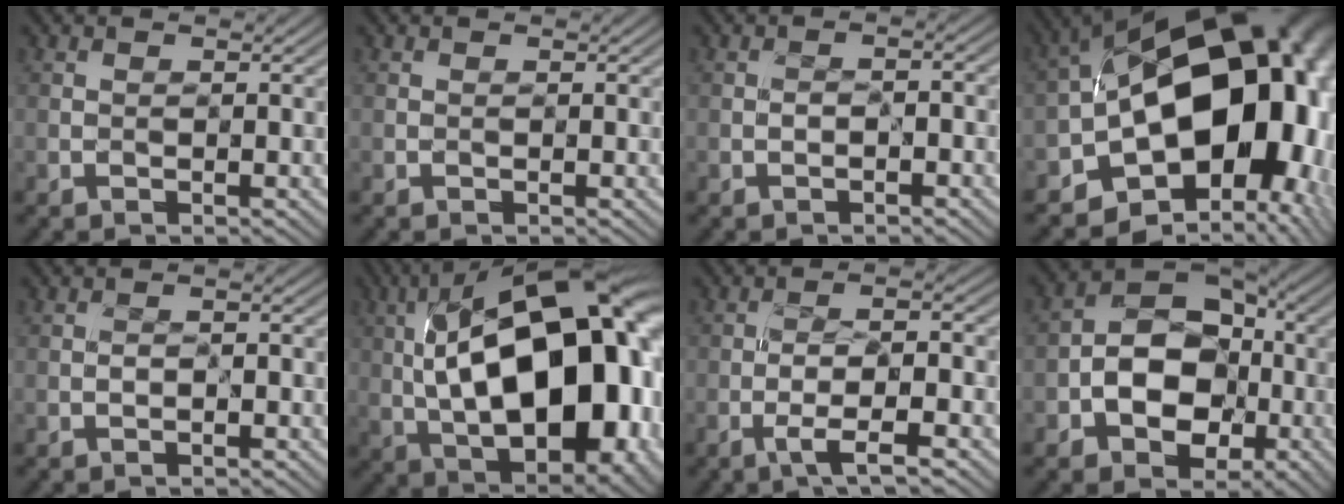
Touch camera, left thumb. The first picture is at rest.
{"total": 0.0}
{"total": 1.4, "force": [-1.0, 0.2, 1.0], "torque": [-0.017, 0.000, -0.021]}
{"total": 20.1, "force": [-2.6, 13.3, 14.9], "torque": [-0.217, -0.047, -0.014]}
{"total": 1.1, "force": [-0.9, 0.1, 0.7], "torque": [-0.011, -0.001, -0.017]}
{"total": 22.1, "force": [2.0, 10.6, 19.3], "torque": [-0.319, 0.010, 0.021]}
{"total": 6.1, "force": [-3.5, 0.7, 4.9], "torque": [-0.082, 0.005, -0.058]}
{"total": 10.1, "force": [-2.4, 7.3, 6.5], "torque": [-0.104, -0.008, -0.053]}